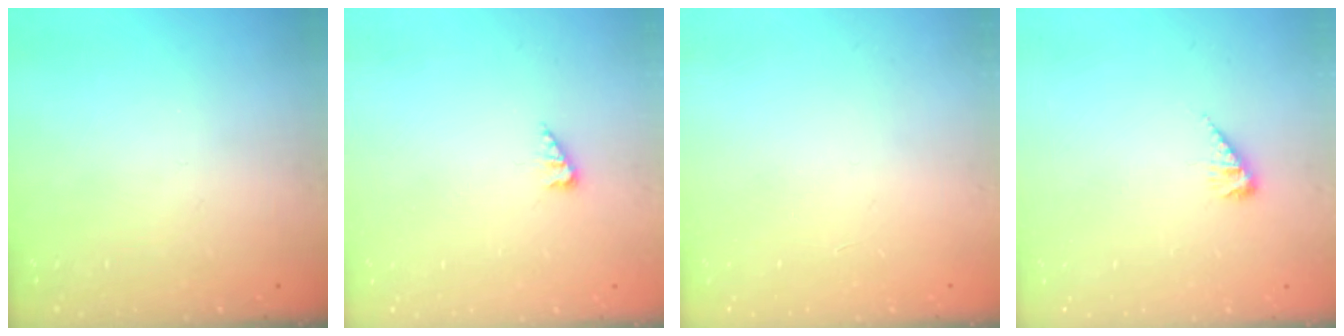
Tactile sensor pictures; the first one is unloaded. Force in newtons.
{"total": 2.9, "press": 2.9, "slide": 0.5}
{"total": 0.0}
{"total": 5.1, "press": 5.1, "slide": 0.8}